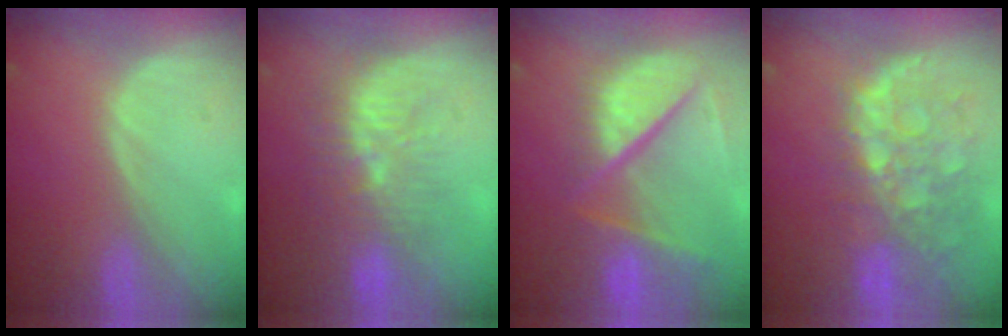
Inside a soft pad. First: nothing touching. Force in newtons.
{"total": 9.7, "press": 9.0, "slide": 3.6}
{"total": 11.5, "press": 9.6, "slide": 6.4}
{"total": 11.0, "press": 9.5, "slide": 5.6}